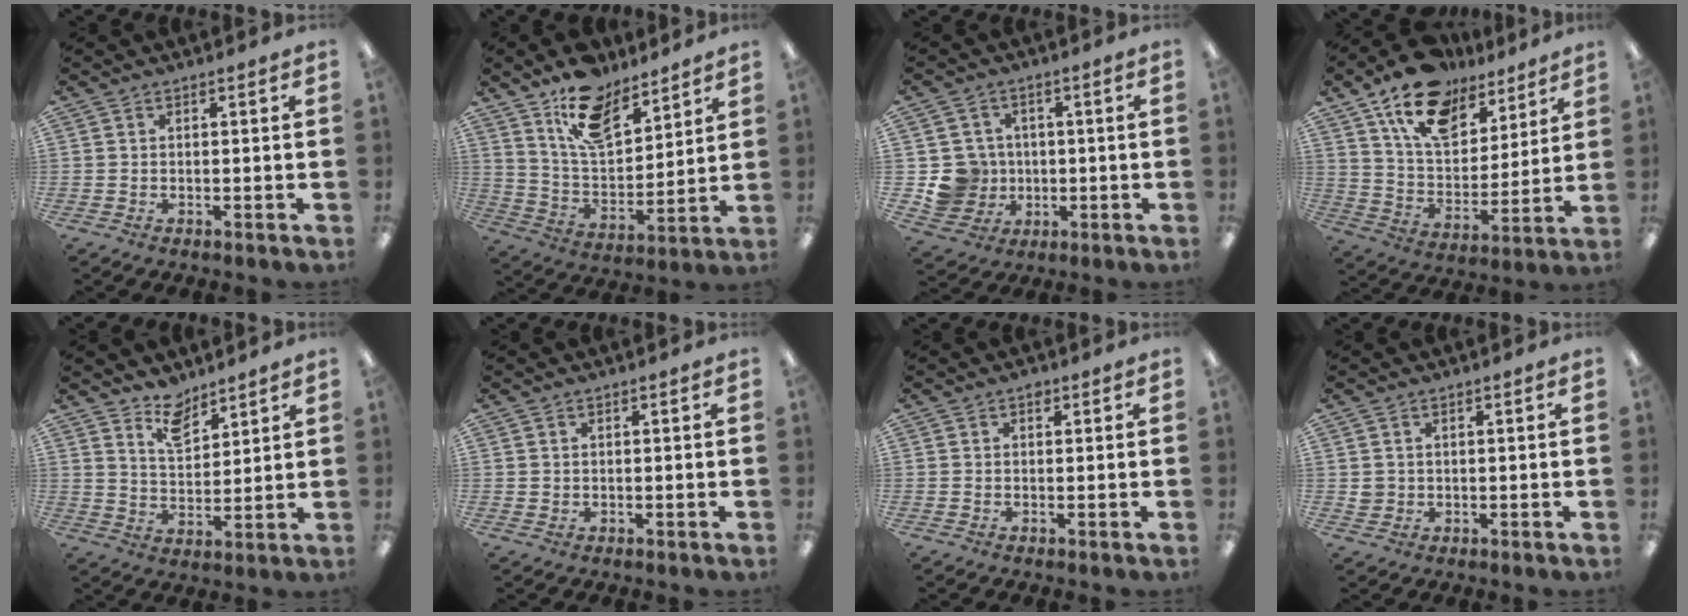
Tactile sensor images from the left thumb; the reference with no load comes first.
{"total": 14.1, "force": [10.8, 6.3, 6.6], "torque": [-0.113, -0.062, 0.198]}
{"total": 8.7, "force": [-0.5, 8.6, 1.6], "torque": [-0.050, 0.011, 0.005]}
{"total": 17.9, "force": [12.5, 9.7, 8.4], "torque": [-0.152, -0.066, 0.226]}
{"total": 7.8, "force": [6.3, 3.6, 2.7], "torque": [-0.041, -0.037, 0.116]}
{"total": 0.8, "force": [0.4, 0.7, 0.0], "torque": [-0.001, 0.003, 0.007]}
{"total": 1.0, "force": [0.6, 0.7, 0.4], "torque": [-0.001, -0.001, 0.009]}
{"total": 2.1, "force": [0.8, 1.9, 0.3], "torque": [-0.009, 0.002, 0.014]}